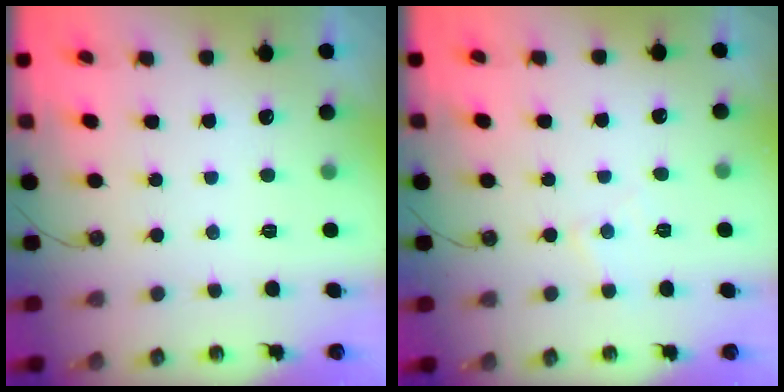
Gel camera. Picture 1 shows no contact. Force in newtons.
{"total": 5.0, "press": 4.9, "slide": 0.7}